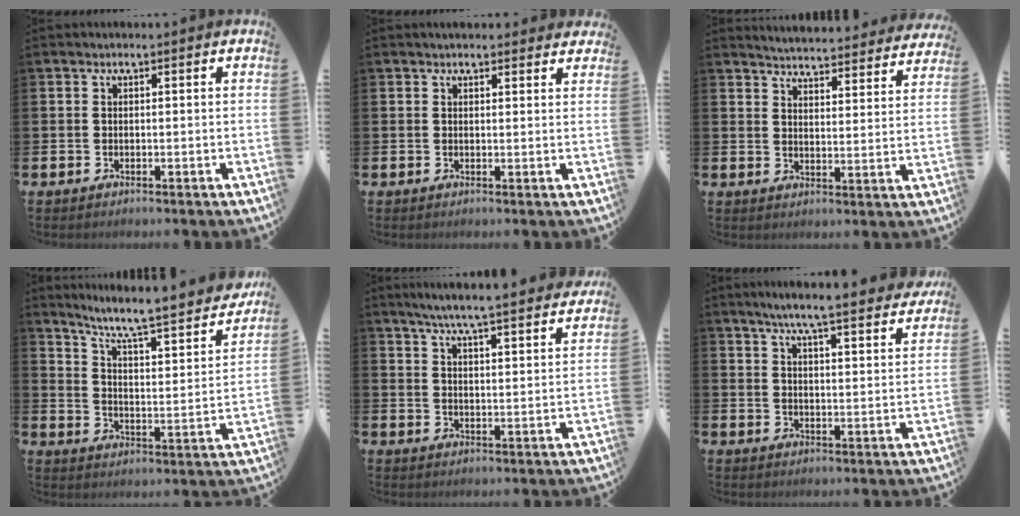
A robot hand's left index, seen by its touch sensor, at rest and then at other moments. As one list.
[{"total": 1.9, "force": [1.8, 0.5, 0.0], "torque": [0.008, -0.006, 0.032]}, {"total": 4.9, "force": [4.9, 0.3, 0.3], "torque": [-0.022, -0.041, 0.084]}, {"total": 7.4, "force": [6.7, 0.8, 3.1], "torque": [-0.079, -0.059, 0.105]}, {"total": 6.4, "force": [6.2, -0.2, 1.8], "torque": [-0.052, -0.041, 0.107]}, {"total": 6.5, "force": [6.1, -0.1, 2.3], "torque": [-0.053, -0.040, 0.102]}]